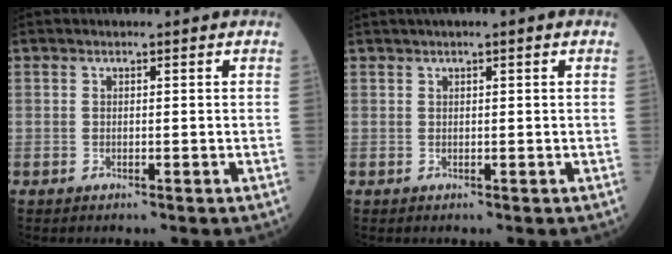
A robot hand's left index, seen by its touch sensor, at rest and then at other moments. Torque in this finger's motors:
{"motor_torque": [1.06, -1.08, 0.55, 0.09]}